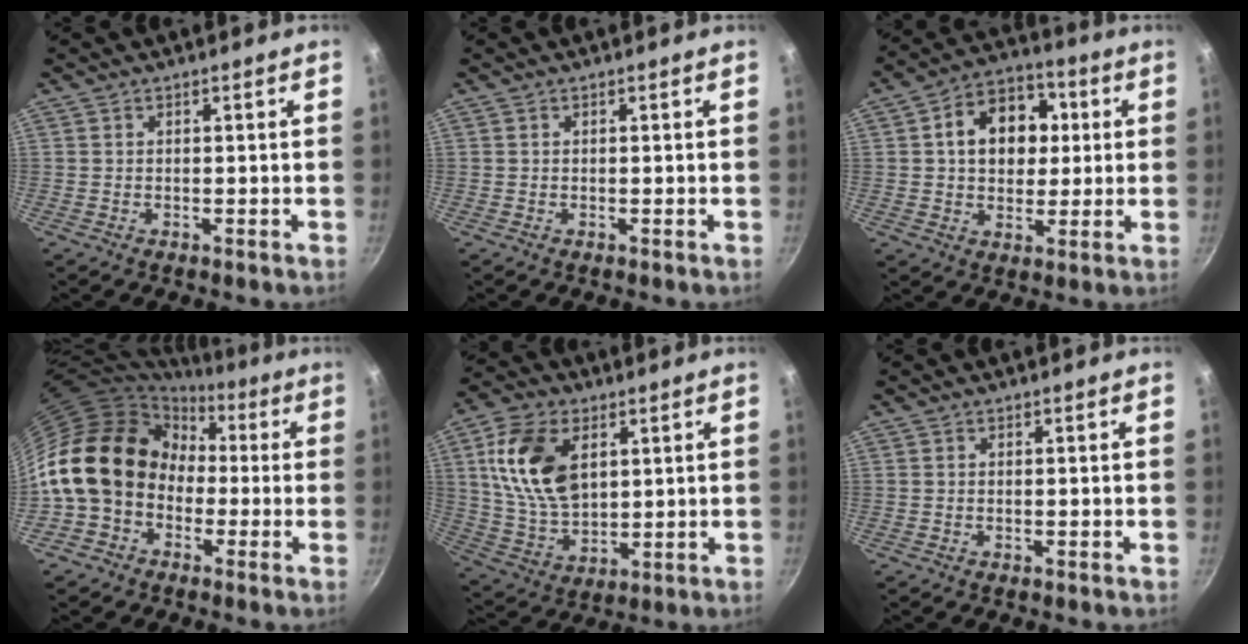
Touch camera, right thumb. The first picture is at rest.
{"total": 0.0}
{"total": 13.8, "force": [2.5, 10.4, 8.8], "torque": [-0.097, 0.016, 0.028]}
{"total": 16.4, "force": [-1.0, 13.5, 9.3], "torque": [-0.130, 0.051, -0.032]}
{"total": 16.1, "force": [4.6, 10.2, 11.6], "torque": [-0.196, -0.015, 0.096]}
{"total": 0.0}